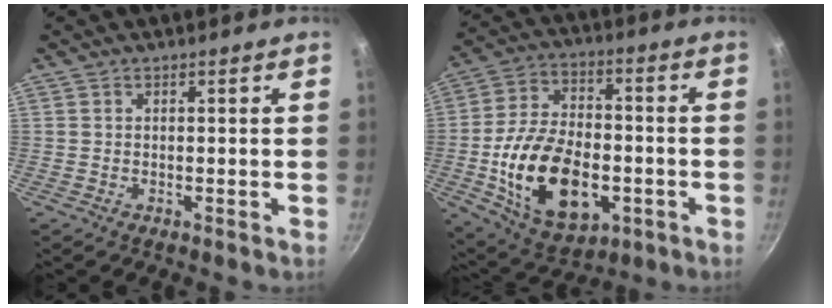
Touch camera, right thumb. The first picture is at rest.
{"total": 21.3, "force": [-4.9, 13.0, 16.2], "torque": [-0.270, 0.023, -0.070]}